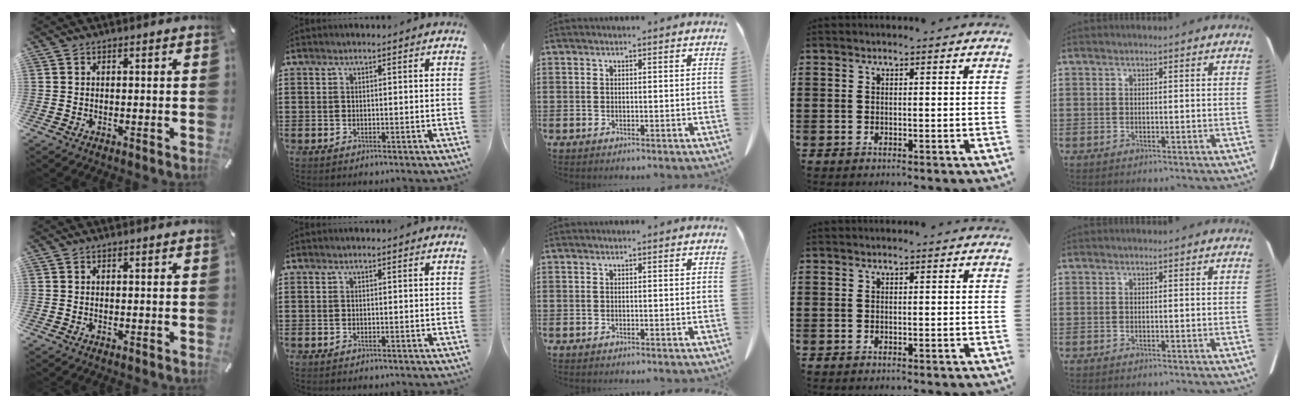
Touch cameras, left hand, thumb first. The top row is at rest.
{}